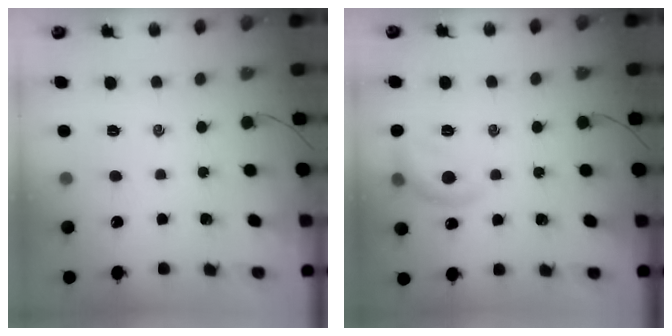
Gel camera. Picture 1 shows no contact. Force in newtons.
{"total": 9.8, "press": 9.8, "slide": 0.4}